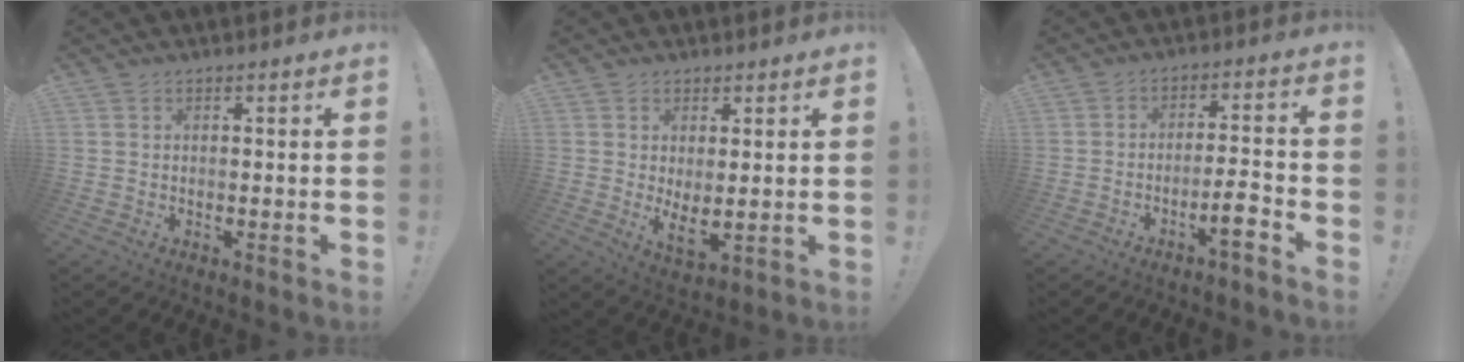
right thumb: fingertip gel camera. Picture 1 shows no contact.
{"total": 5.1, "force": [1.7, 1.9, 4.4], "torque": [-0.051, -0.024, 0.035]}
{"total": 7.1, "force": [-4.3, 1.1, 5.5], "torque": [-0.077, 0.017, -0.073]}